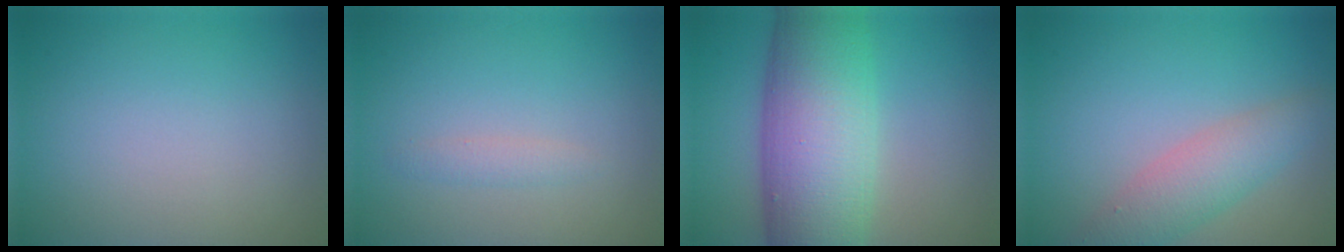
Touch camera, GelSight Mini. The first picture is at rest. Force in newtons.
{"total": 1.0, "press": 1.0, "slide": 0.0}
{"total": 12.4, "press": 12.4, "slide": 0.4}
{"total": 4.0, "press": 4.0, "slide": 0.1}